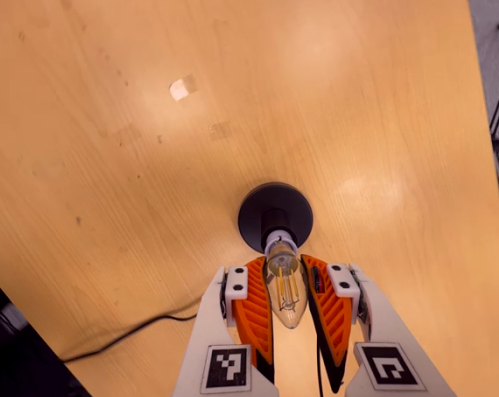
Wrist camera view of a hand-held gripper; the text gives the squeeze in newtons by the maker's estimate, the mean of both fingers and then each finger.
{"total": 20.5, "left": 19.2, "right": 21.9}